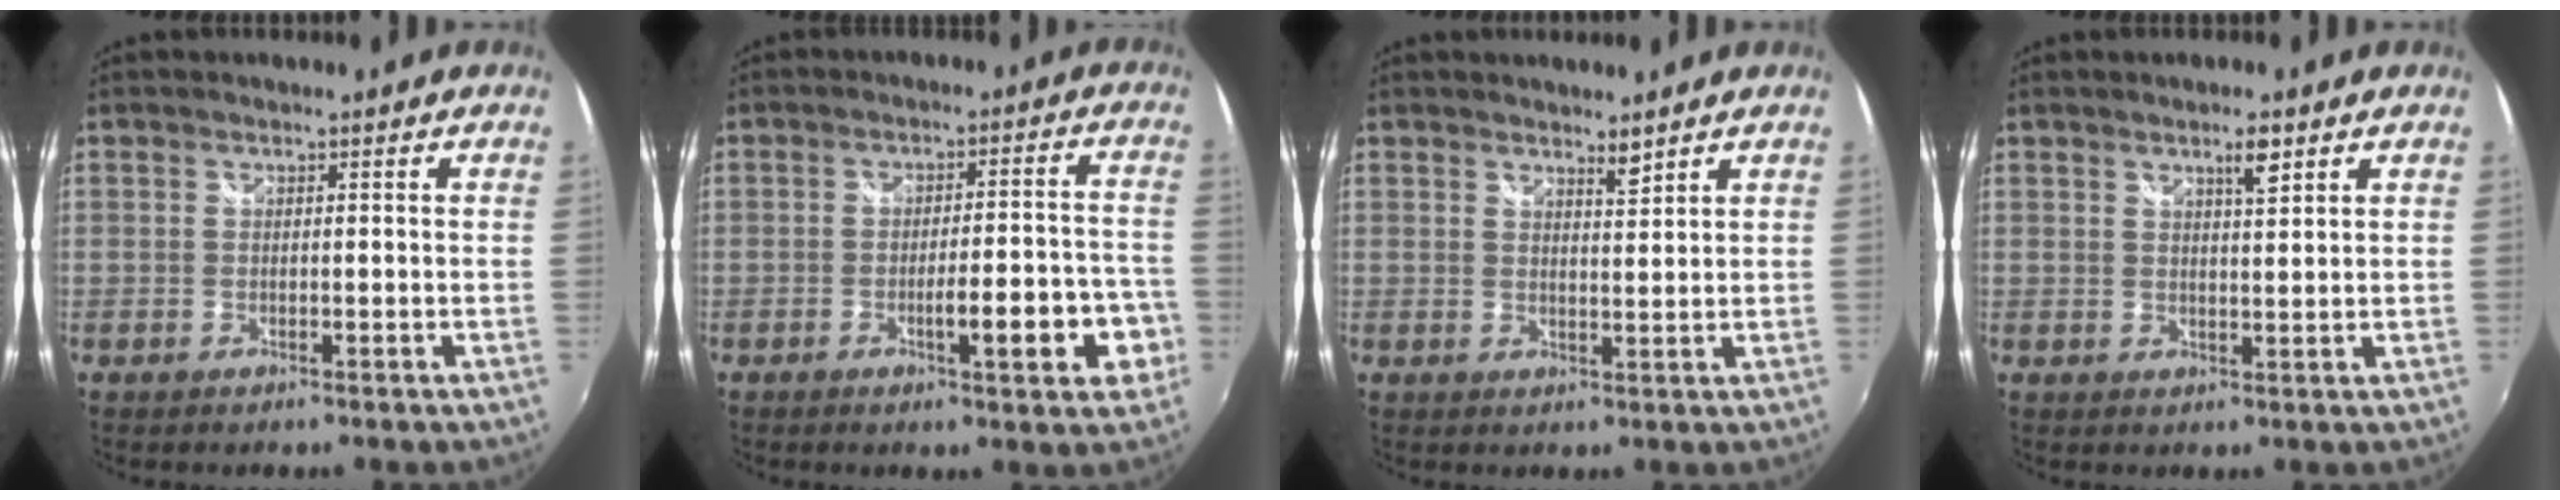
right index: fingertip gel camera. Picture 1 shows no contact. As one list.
[{"total": 10.0, "force": [-4.1, 1.7, 9.0], "torque": [-0.138, -0.006, -0.050]}, {"total": 2.3, "force": [2.0, 0.2, 1.1], "torque": [-0.016, -0.001, 0.032]}, {"total": 3.3, "force": [2.1, 0.7, 2.4], "torque": [-0.037, 0.004, 0.035]}]